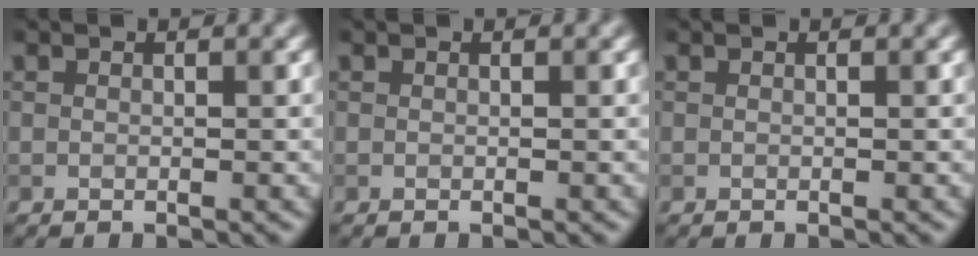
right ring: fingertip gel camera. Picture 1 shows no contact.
{"total": 0.0}
{"total": 0.0}